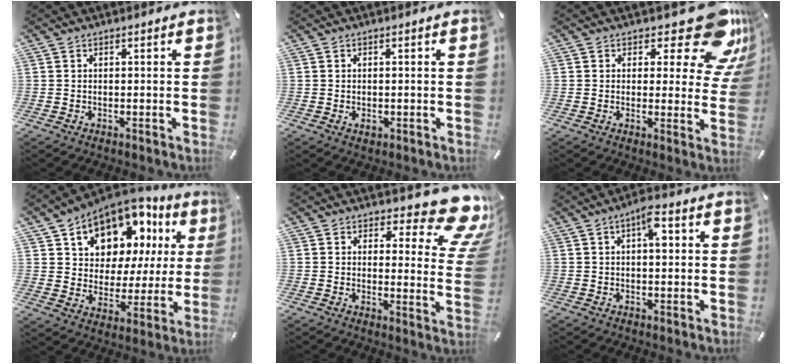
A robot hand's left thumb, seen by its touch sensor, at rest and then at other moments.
{"total": 1.0, "force": [-0.2, 0.8, 0.6], "torque": [-0.004, -0.002, -0.006]}
{"total": 15.1, "force": [8.8, 6.4, 10.5], "torque": [-0.118, -0.064, 0.147]}
{"total": 12.0, "force": [8.3, 8.0, 3.3], "torque": [-0.067, -0.073, 0.147]}
{"total": 10.9, "force": [7.3, 4.7, 6.6], "torque": [-0.071, -0.067, 0.126]}
{"total": 5.1, "force": [1.2, 2.2, 4.5], "torque": [-0.060, 0.001, 0.010]}